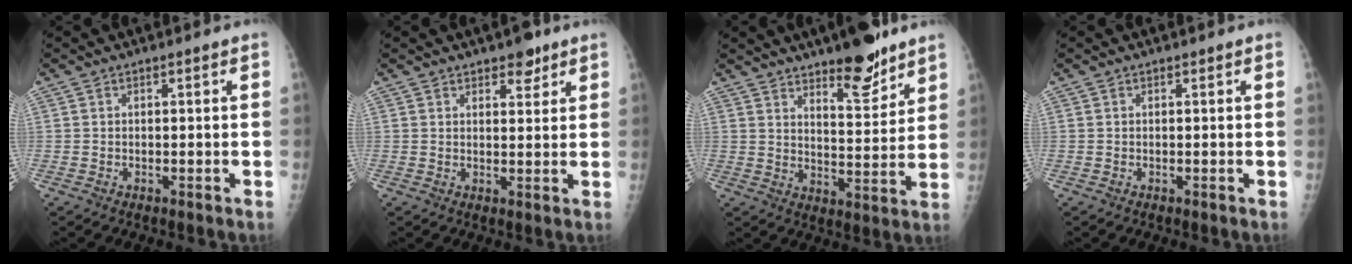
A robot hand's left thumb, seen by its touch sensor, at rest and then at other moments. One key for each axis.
{"total": 4.1, "fx": 2.8, "fy": 2.0, "fz": 2.2, "tx": -0.009, "ty": -0.014, "tz": 0.039}
{"total": 11.6, "fx": 8.3, "fy": 3.6, "fz": 7.2, "tx": -0.080, "ty": -0.059, "tz": 0.130}
{"total": 0.0}